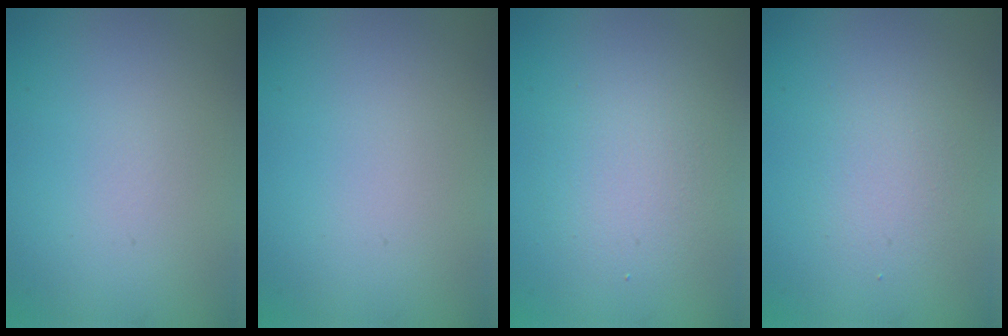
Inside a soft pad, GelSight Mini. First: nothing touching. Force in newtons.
{"total": 0.0}
{"total": 3.1, "press": 3.1, "slide": 0.1}
{"total": 2.1, "press": 2.1, "slide": 0.1}